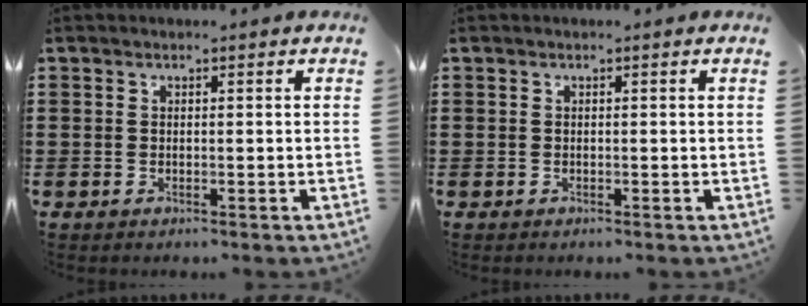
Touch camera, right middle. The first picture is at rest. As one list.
[{"total": 0.0}]